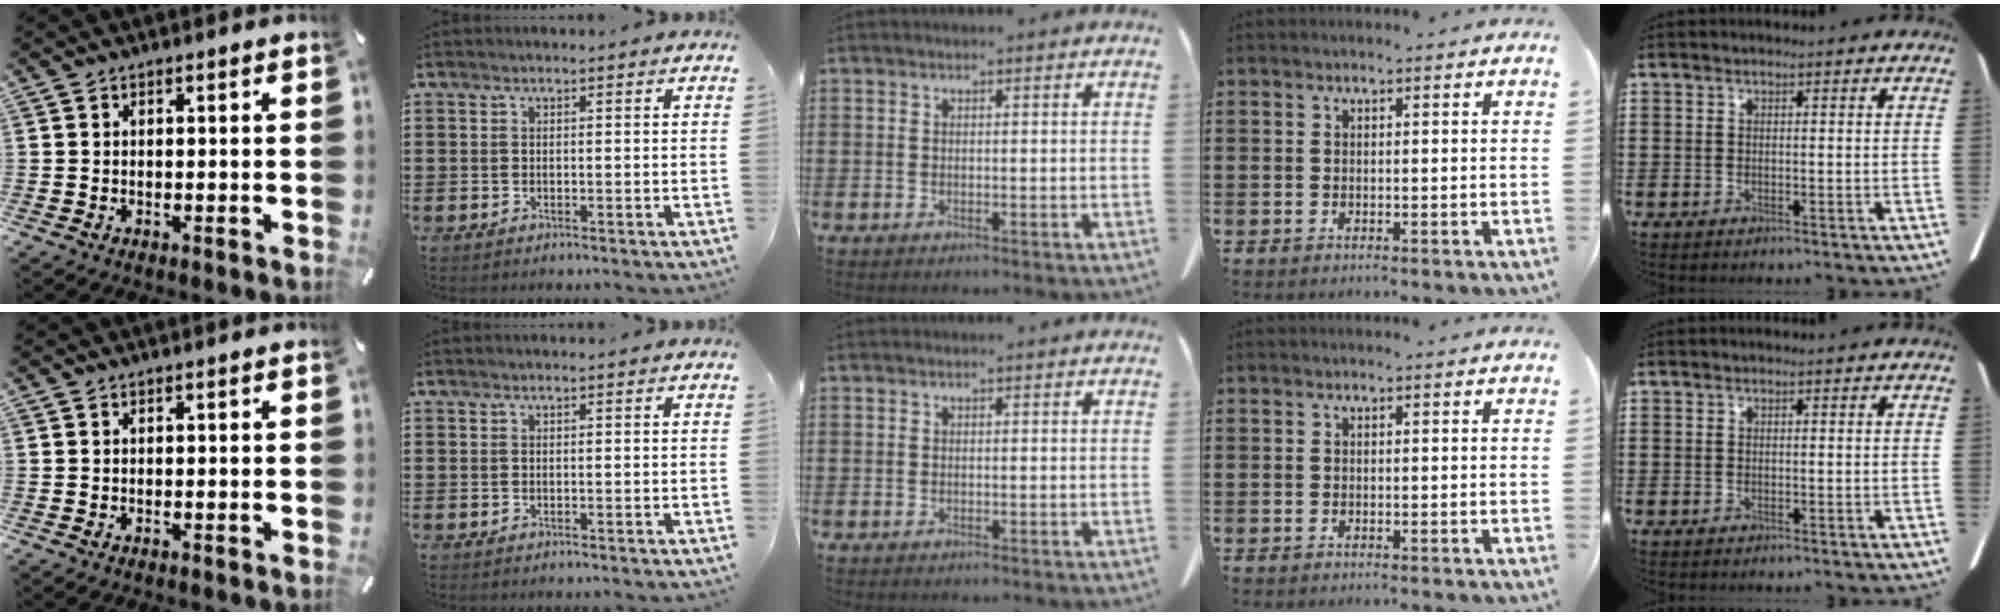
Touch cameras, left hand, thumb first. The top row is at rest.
{}